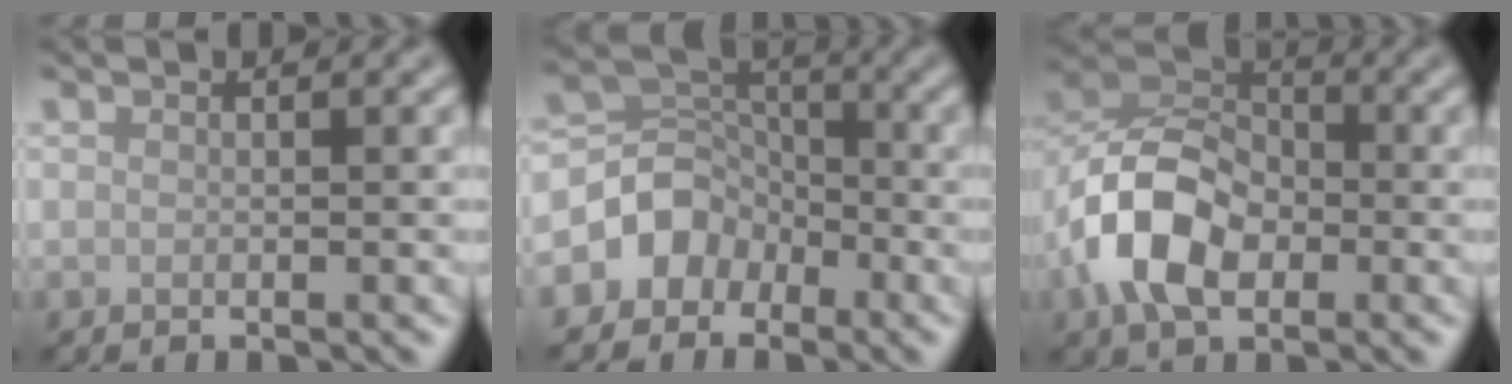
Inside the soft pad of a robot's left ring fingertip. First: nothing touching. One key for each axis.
{"total": 4.3, "fx": -2.1, "fy": 3.5, "fz": 1.3, "tx": -0.015, "ty": 0.007, "tz": -0.048}
{"total": 8.0, "fx": -2.5, "fy": 5.3, "fz": 5.5, "tx": -0.110, "ty": 0.009, "tz": -0.058}